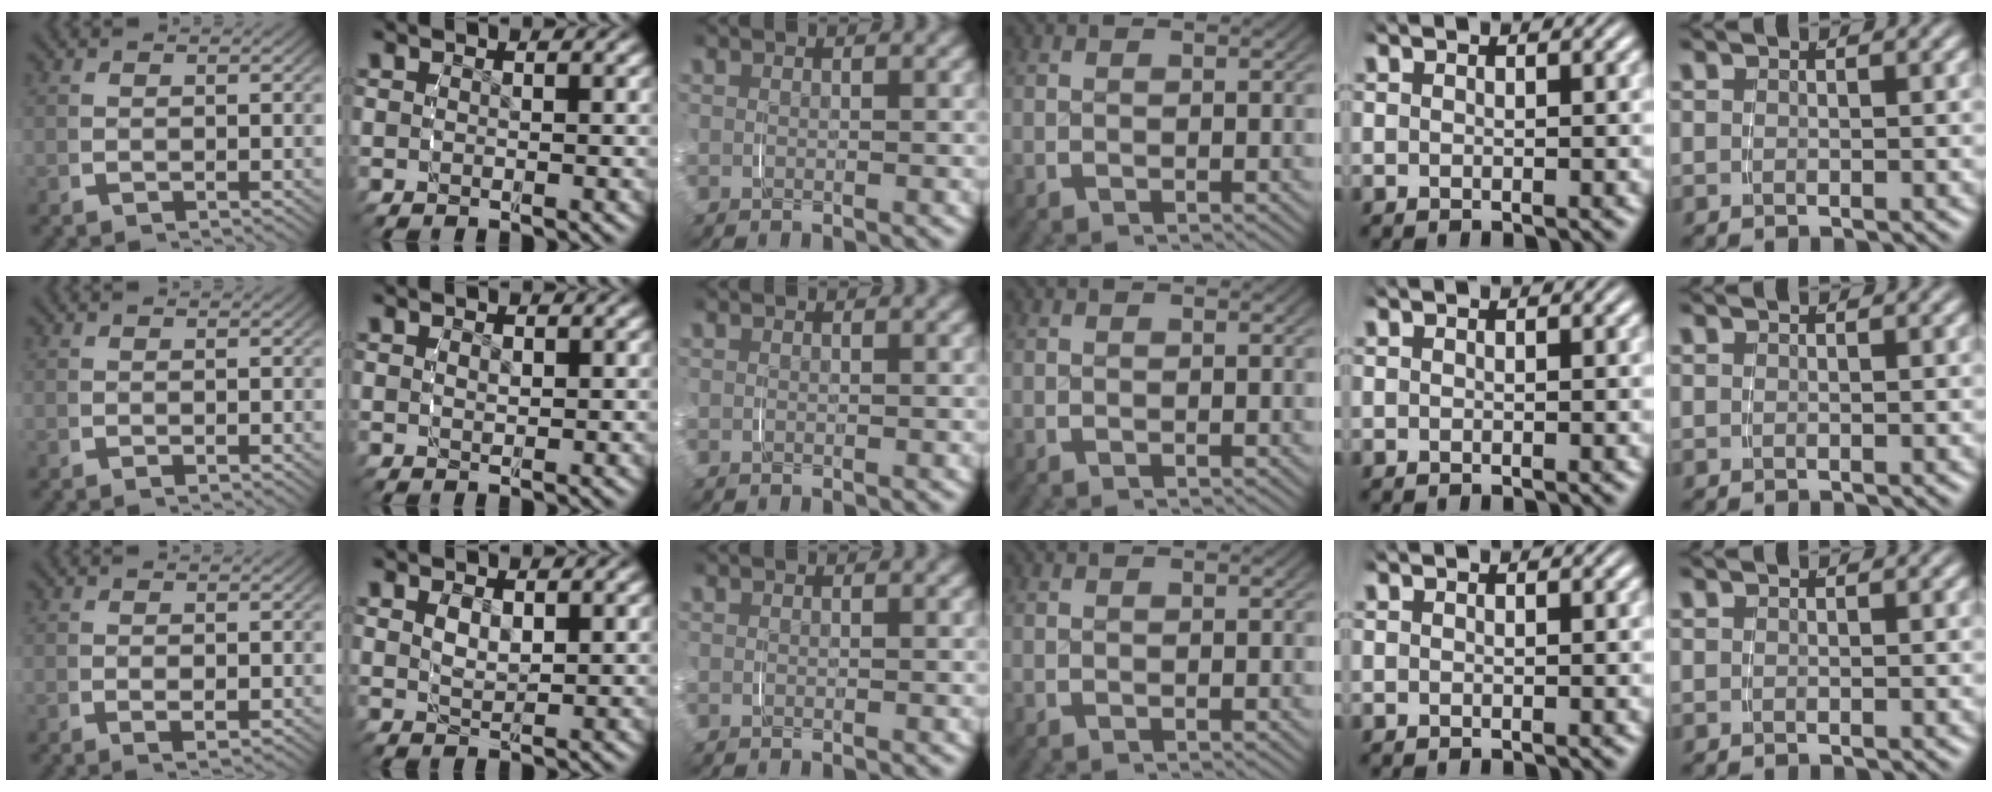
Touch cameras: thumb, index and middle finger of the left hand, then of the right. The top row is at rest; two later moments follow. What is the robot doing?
{"motion": "grasp_and_lifting", "object": "pen bag"}